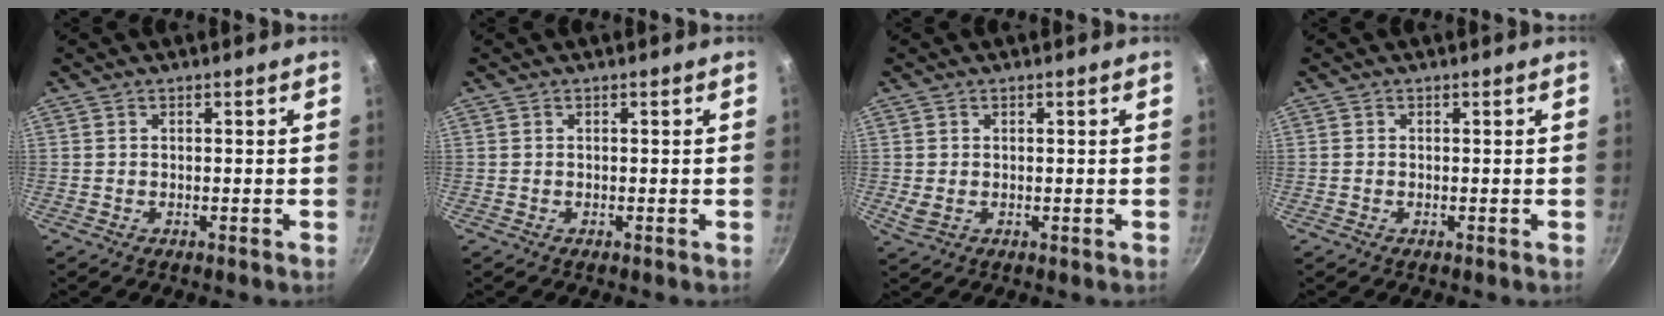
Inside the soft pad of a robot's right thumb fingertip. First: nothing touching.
{"total": 0.0}
{"total": 2.1, "force": [0.2, 1.5, 1.5], "torque": [-0.028, -0.002, 0.010]}
{"total": 0.0}